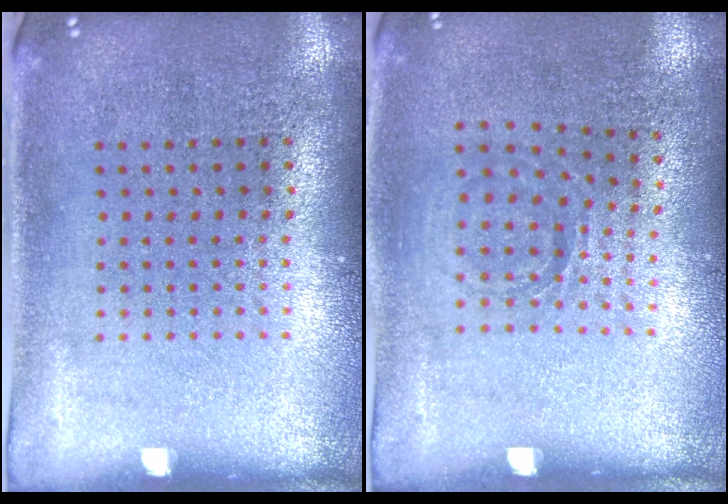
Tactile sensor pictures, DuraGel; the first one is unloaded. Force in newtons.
{"total": 0.8, "press": 0.7, "slide": 0.3}